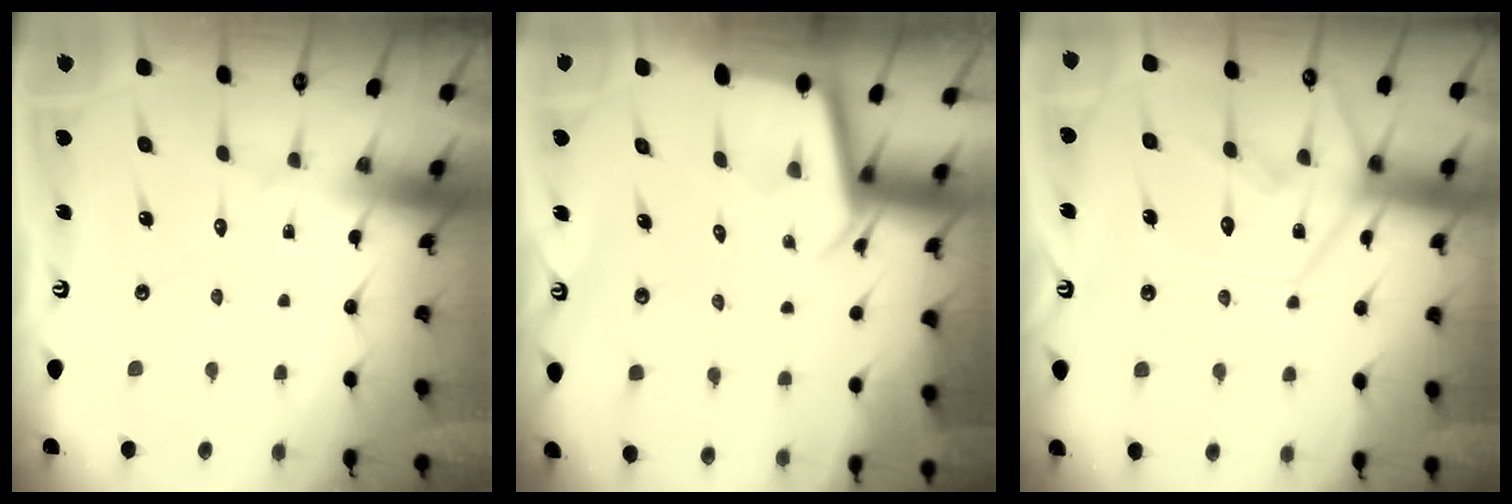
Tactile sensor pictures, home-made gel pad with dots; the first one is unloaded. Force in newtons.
{"total": 2.5, "press": 2.5, "slide": 0.1}
{"total": 13.1, "press": 13.0, "slide": 1.6}